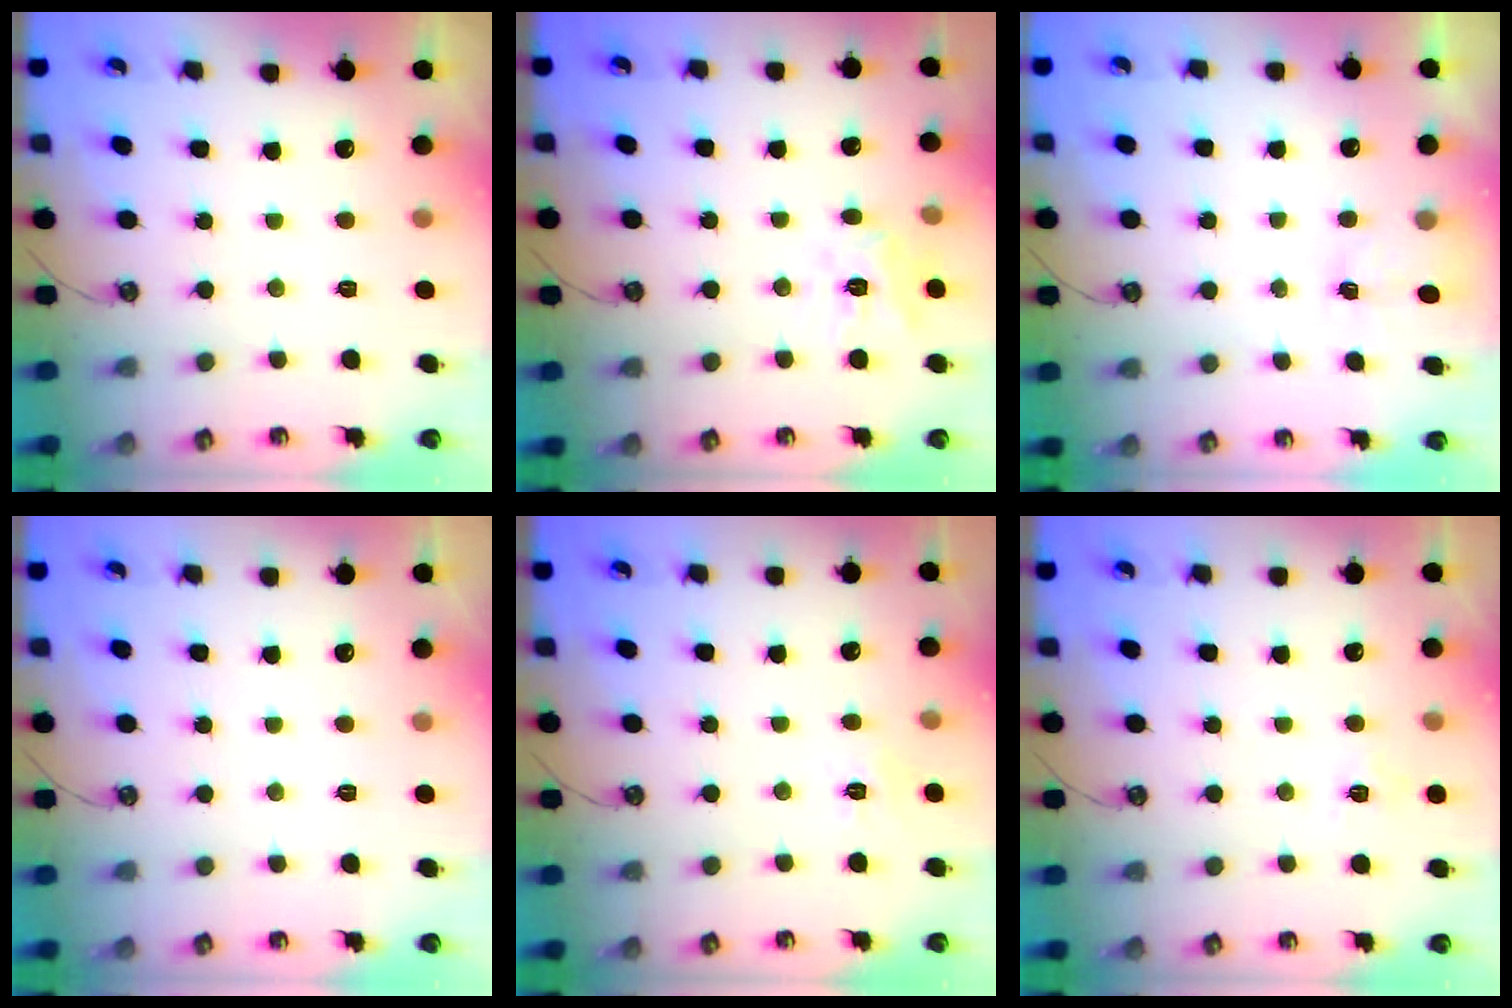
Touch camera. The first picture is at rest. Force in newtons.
{"total": 10.9, "press": 10.8, "slide": 0.6}
{"total": 2.2, "press": 2.2, "slide": 0.4}
{"total": 0.0}
{"total": 4.4, "press": 4.4, "slide": 0.6}
{"total": 5.6, "press": 5.6, "slide": 0.6}